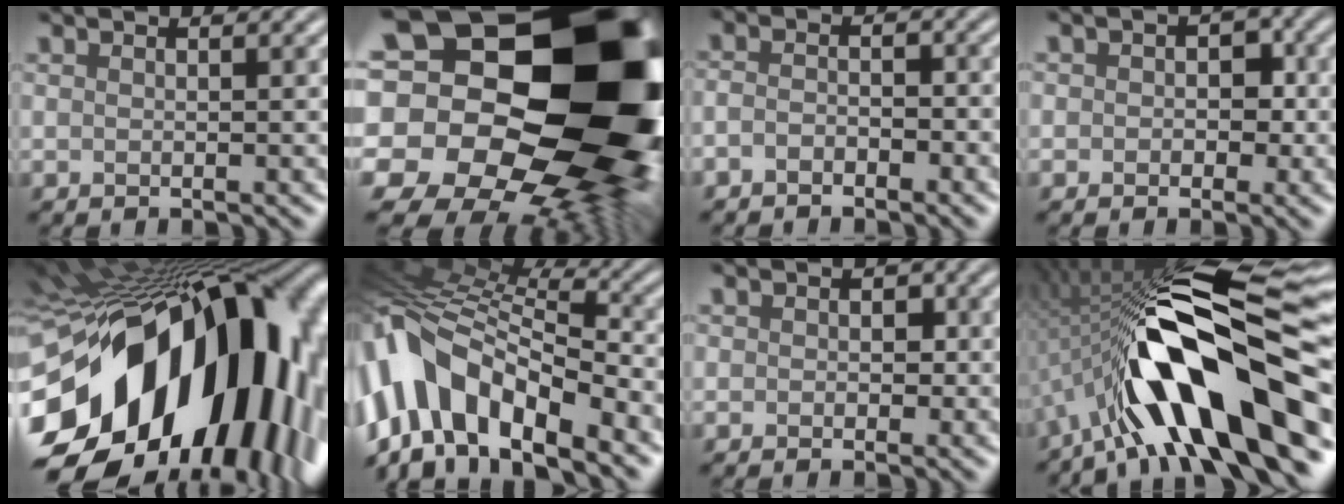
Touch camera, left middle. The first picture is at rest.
{"total": 22.1, "force": [-1.3, 17.0, 14.2], "torque": [-0.273, -0.060, -0.023]}
{"total": 2.4, "force": [-2.3, -0.6, -0.6], "torque": [-0.019, -0.012, -0.013]}
{"total": 1.1, "force": [-1.1, 0.2, -0.2], "torque": [-0.010, -0.012, 0.011]}
{"total": 20.7, "force": [-5.7, 13.3, 14.8], "torque": [-0.287, -0.066, -0.052]}
{"total": 11.8, "force": [-7.1, 5.4, 7.7], "torque": [-0.174, 0.011, -0.096]}
{"total": 1.5, "force": [-1.0, -0.6, -1.0], "torque": [-0.001, -0.014, 0.014]}
{"total": 13.0, "force": [-5.4, 3.2, 11.3], "torque": [-0.192, 0.006, -0.061]}